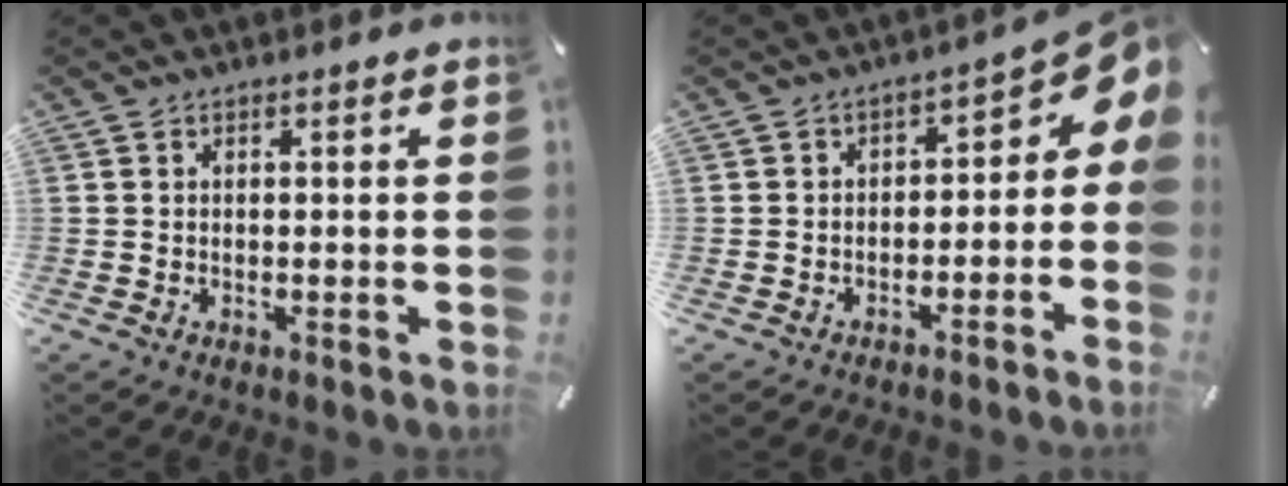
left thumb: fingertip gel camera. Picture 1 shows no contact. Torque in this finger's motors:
{"motor_torque": [1.25, 2.66, 0.32, 0.01, 0.03]}